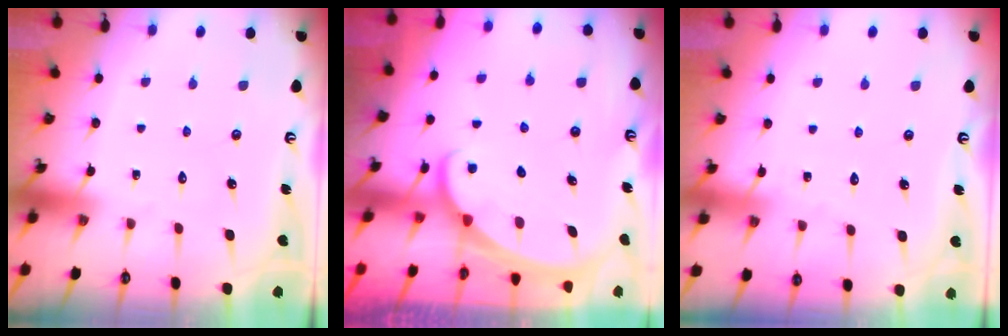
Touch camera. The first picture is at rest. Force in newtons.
{"total": 1.6, "press": 1.6, "slide": 0.0}
{"total": 2.8, "press": 2.8, "slide": 0.3}